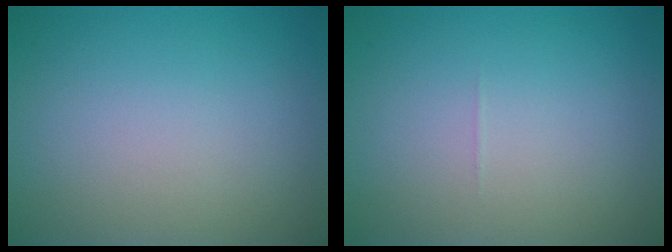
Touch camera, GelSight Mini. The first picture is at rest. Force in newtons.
{"total": 0.0}